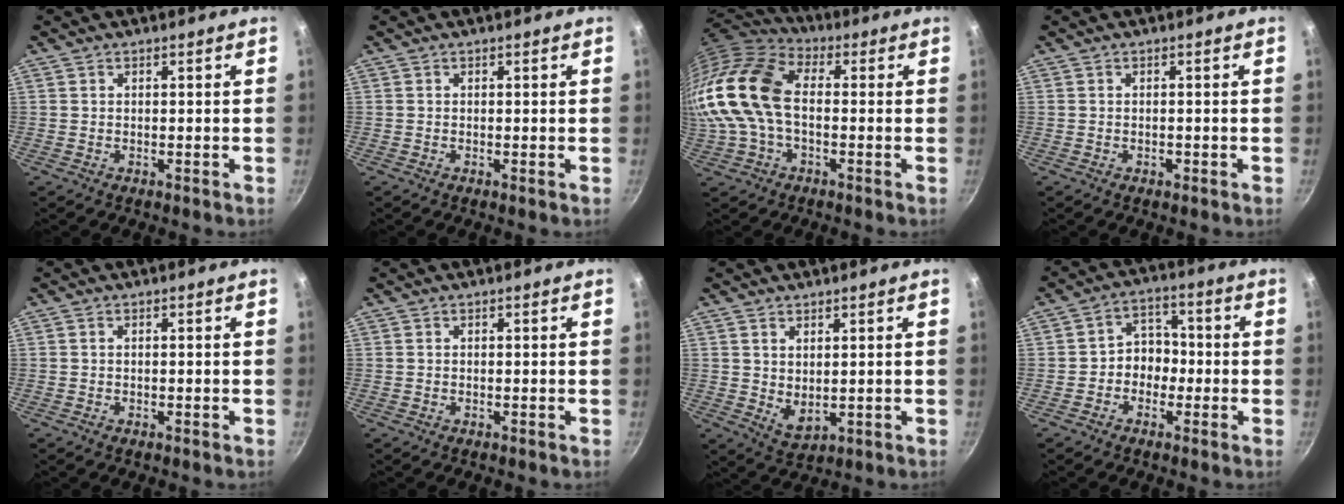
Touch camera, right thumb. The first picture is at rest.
{"total": 0.0}
{"total": 20.3, "force": [-0.1, 12.7, 15.9], "torque": [-0.339, 0.027, -0.017]}
{"total": 0.7, "force": [-0.3, 0.5, 0.4], "torque": [-0.007, 0.004, -0.003]}
{"total": 0.0}
{"total": 0.0}
{"total": 5.6, "force": [2.2, 3.1, 4.2], "torque": [-0.064, -0.030, 0.051]}
{"total": 6.2, "force": [-1.4, 5.1, 3.1], "torque": [0.002, 0.028, -0.033]}